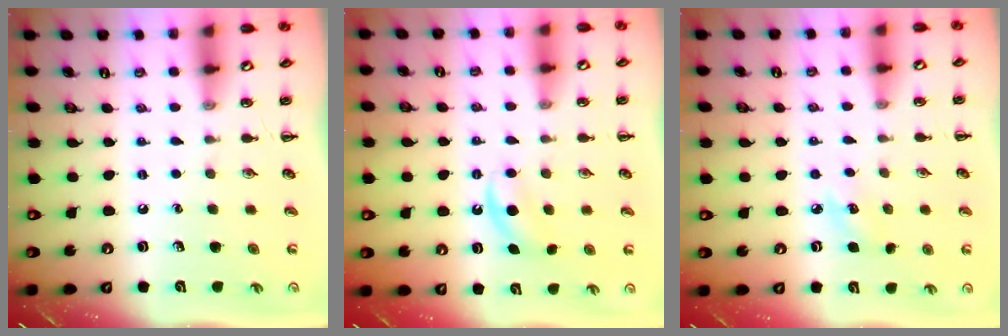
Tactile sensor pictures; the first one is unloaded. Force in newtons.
{"total": 5.0, "press": 4.7, "slide": 1.5}
{"total": 4.9, "press": 4.7, "slide": 1.4}